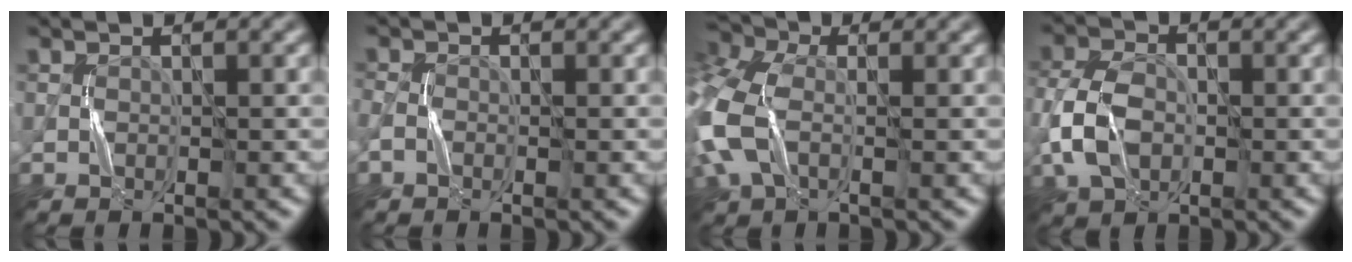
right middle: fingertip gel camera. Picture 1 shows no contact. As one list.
[{"total": 1.1, "force": [-0.5, 0.9, 0.5], "torque": [-0.010, 0.004, -0.013]}, {"total": 9.3, "force": [-1.0, 6.0, 7.0], "torque": [-0.206, -0.003, -0.034]}, {"total": 5.4, "force": [-1.0, 3.9, 3.6], "torque": [-0.084, 0.005, -0.026]}]